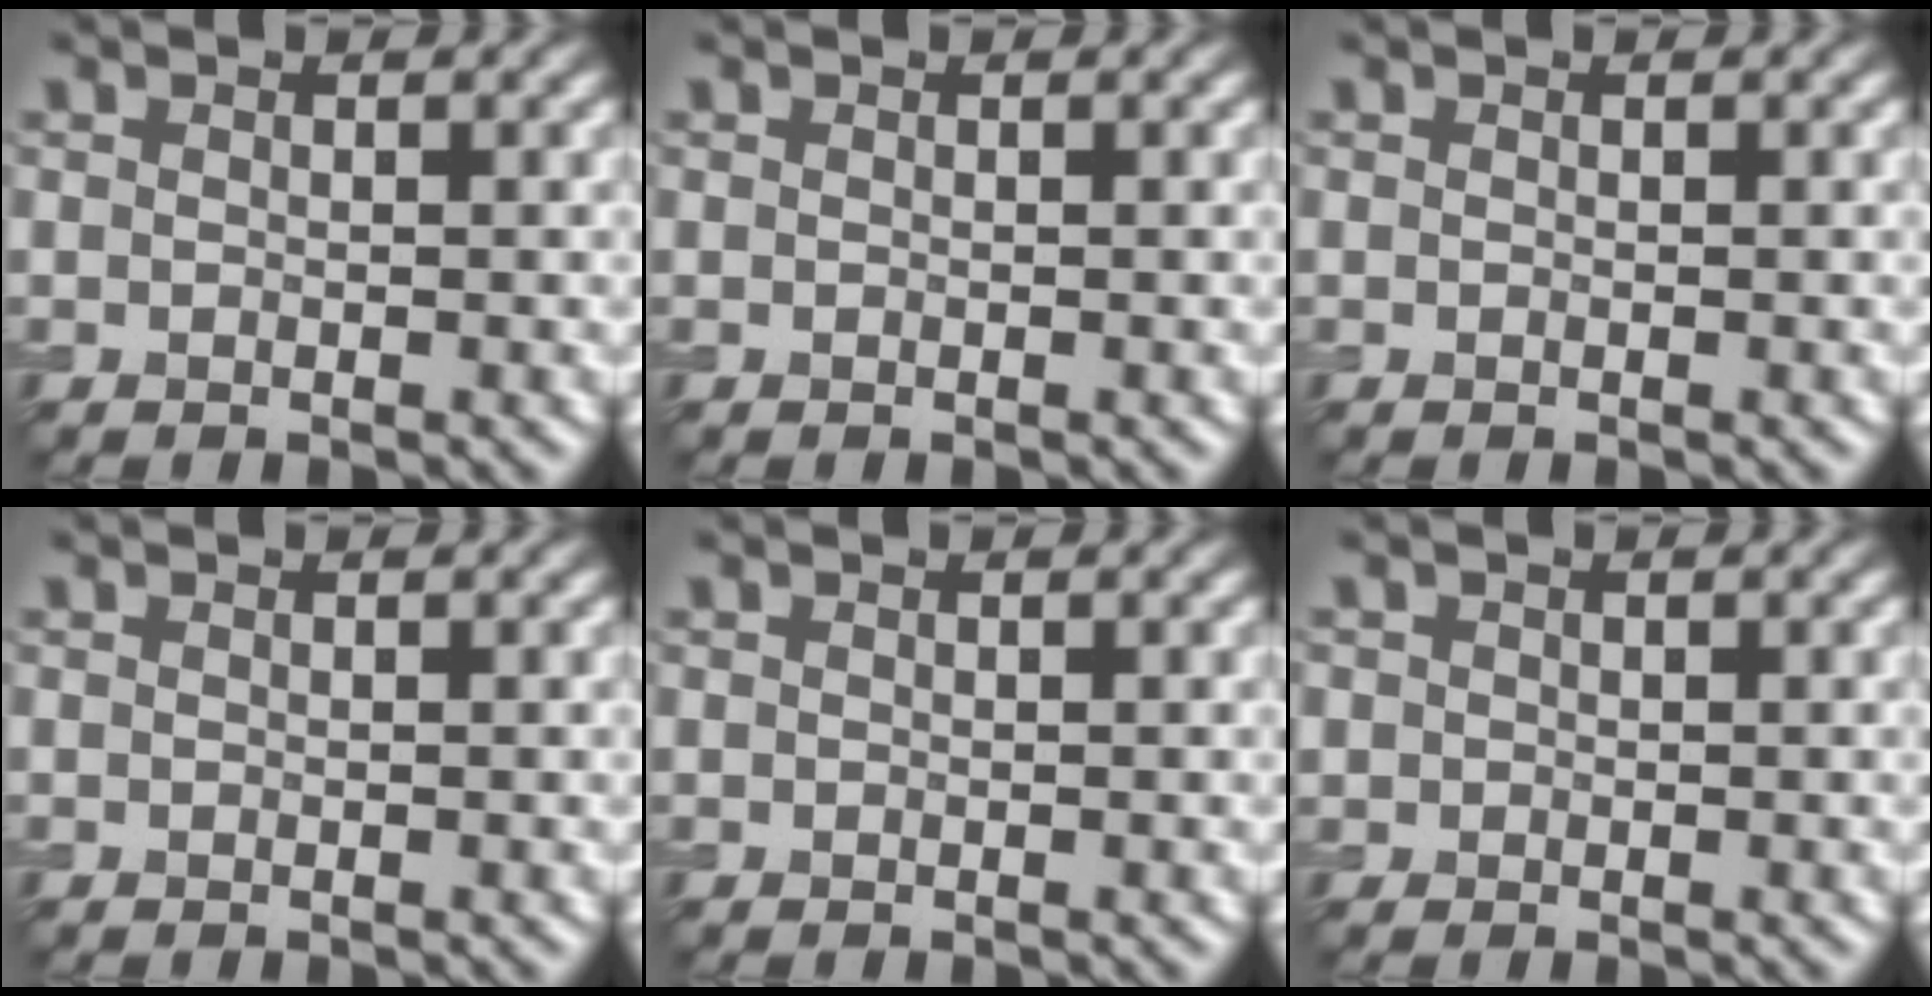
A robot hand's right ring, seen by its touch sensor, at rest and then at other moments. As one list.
[{"total": 0.0}, {"total": 0.0}, {"total": 0.0}, {"total": 0.0}, {"total": 0.9, "force": [0.1, 0.9, 0.1], "torque": [0.007, -0.001, -0.002]}]